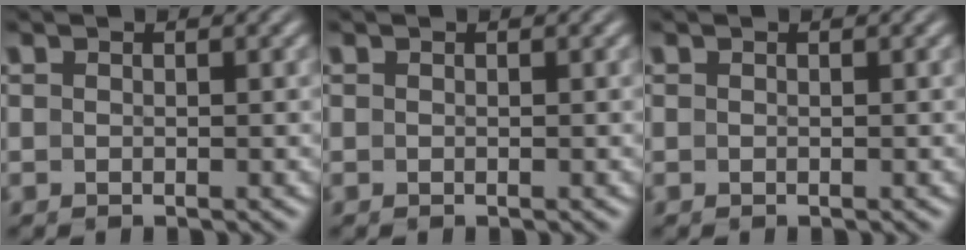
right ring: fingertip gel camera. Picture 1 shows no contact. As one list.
[{"total": 0.0}, {"total": 0.0}]